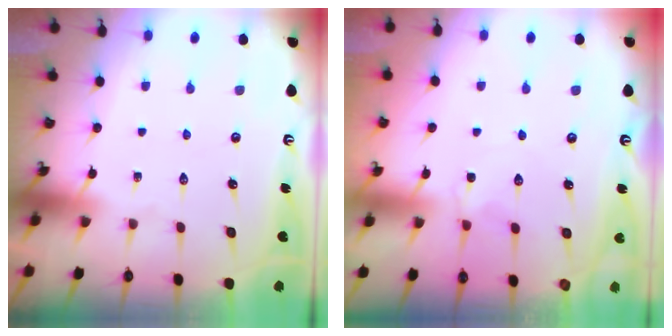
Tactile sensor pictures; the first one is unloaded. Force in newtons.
{"total": 1.6, "press": 1.6, "slide": 0.4}